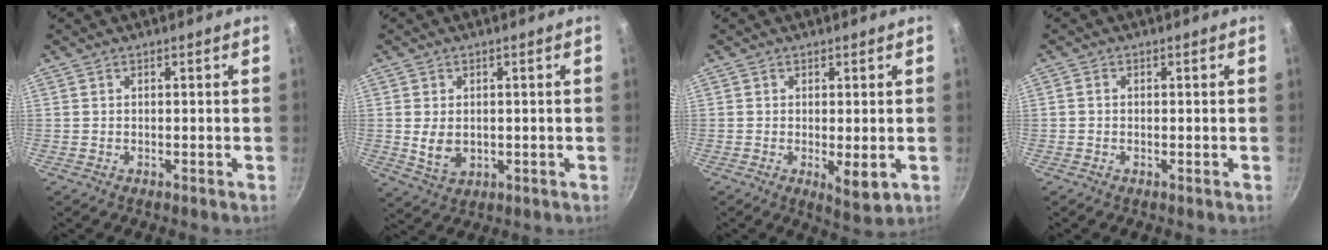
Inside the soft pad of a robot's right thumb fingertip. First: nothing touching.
{"total": 5.3, "force": [0.1, 3.7, 3.7], "torque": [-0.063, -0.010, 0.010]}
{"total": 4.8, "force": [-0.7, 1.8, 4.4], "torque": [-0.065, -0.014, -0.005]}
{"total": 0.8, "force": [-0.2, 0.7, 0.3], "torque": [-0.006, 0.003, -0.004]}